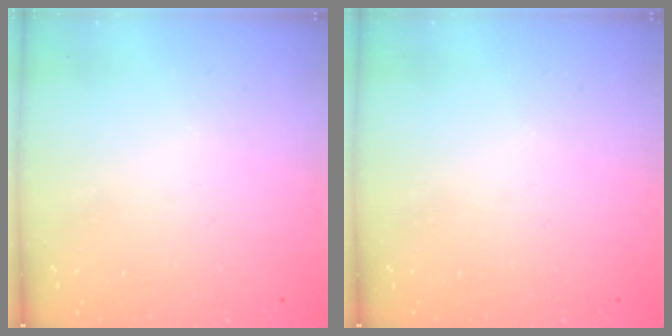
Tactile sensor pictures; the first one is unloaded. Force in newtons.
{"total": 0.0}